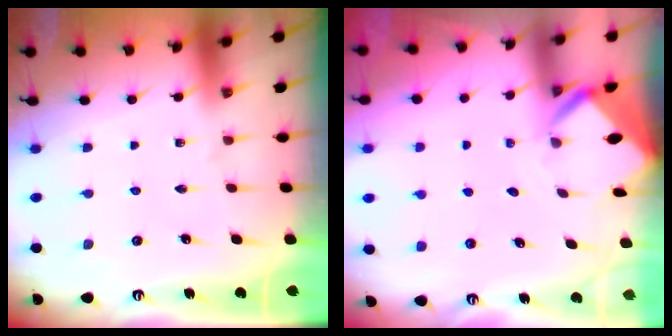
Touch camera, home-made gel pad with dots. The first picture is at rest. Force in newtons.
{"total": 3.3, "press": 3.3, "slide": 0.1}